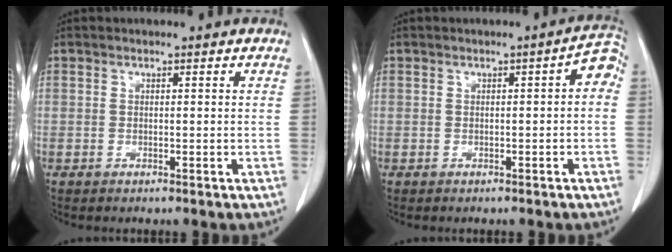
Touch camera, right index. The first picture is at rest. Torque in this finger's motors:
{"motor_torque": [0.28, -0.12, 0.11, 0.00]}